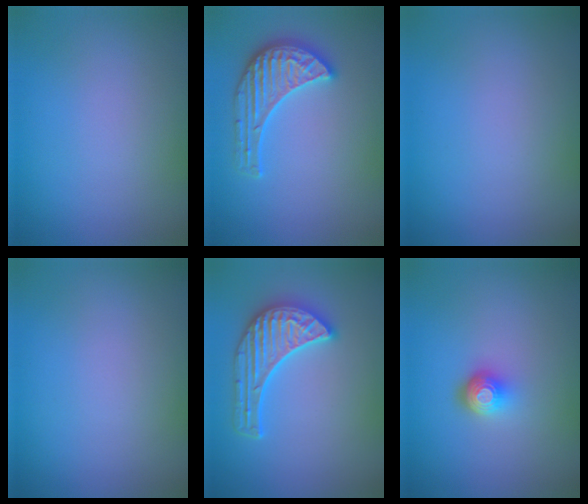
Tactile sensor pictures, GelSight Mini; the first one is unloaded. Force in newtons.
{"total": 3.7, "press": 3.7, "slide": 0.3}
{"total": 0.0}
{"total": 0.0}
{"total": 4.5, "press": 4.1, "slide": 2.0}
{"total": 2.0, "press": 1.4, "slide": 1.4}